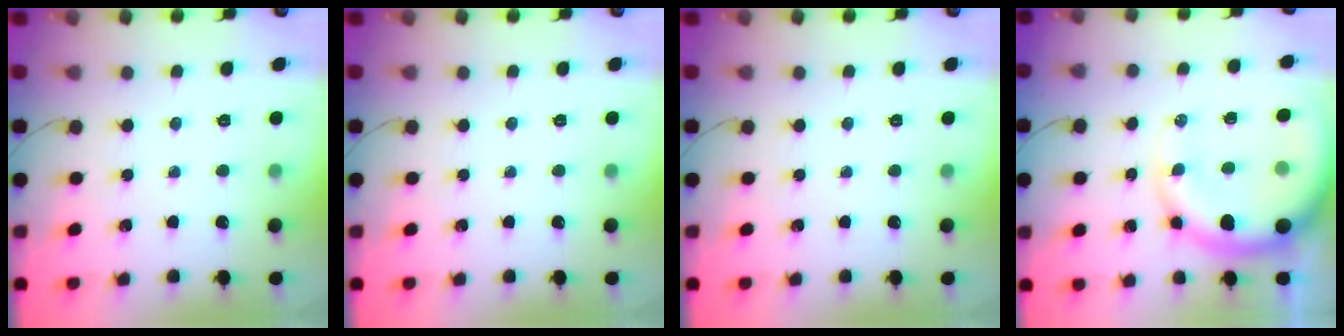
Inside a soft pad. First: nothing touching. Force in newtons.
{"total": 0.0}
{"total": 0.0}
{"total": 15.1, "press": 14.7, "slide": 3.2}